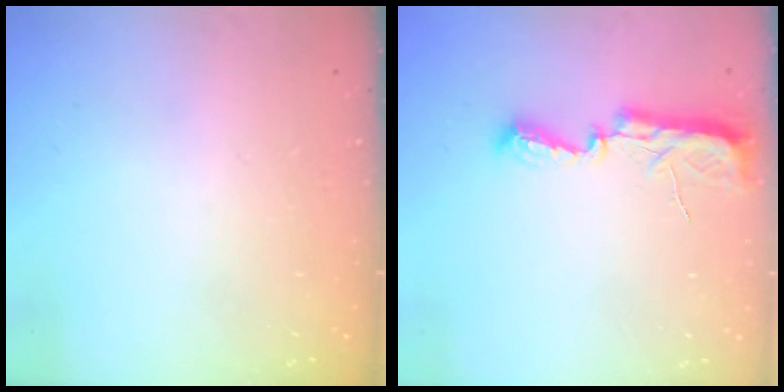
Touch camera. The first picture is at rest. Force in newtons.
{"total": 7.7, "press": 7.7, "slide": 0.8}